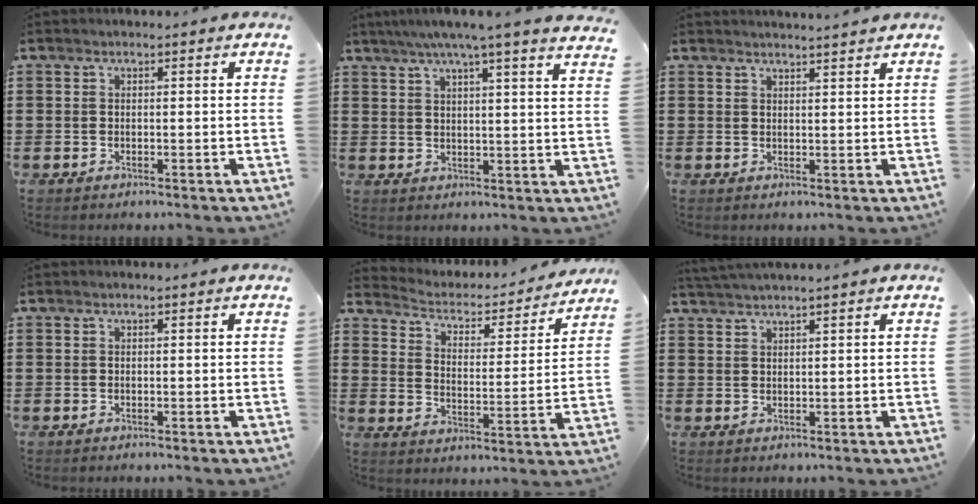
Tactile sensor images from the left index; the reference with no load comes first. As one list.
[{"total": 5.6, "force": [4.7, -0.7, 3.0], "torque": [-0.073, -0.017, 0.079]}, {"total": 1.8, "force": [1.8, -0.4, 0.1], "torque": [-0.004, -0.002, 0.035]}, {"total": 0.0}, {"total": 2.8, "force": [2.6, 1.0, 0.5], "torque": [-0.030, -0.025, 0.034]}, {"total": 1.7, "force": [1.6, -0.5, 0.5], "torque": [-0.010, 0.000, 0.032]}]